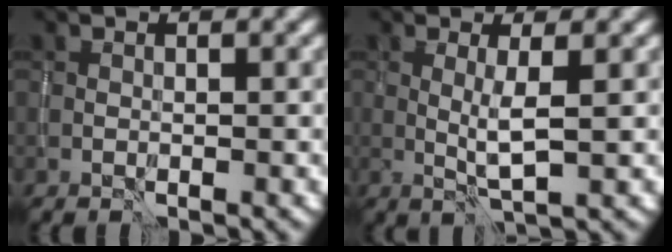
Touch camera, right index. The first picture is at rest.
{"total": 2.3, "force": [0.3, 0.2, 2.3], "torque": [-0.047, -0.001, 0.007]}